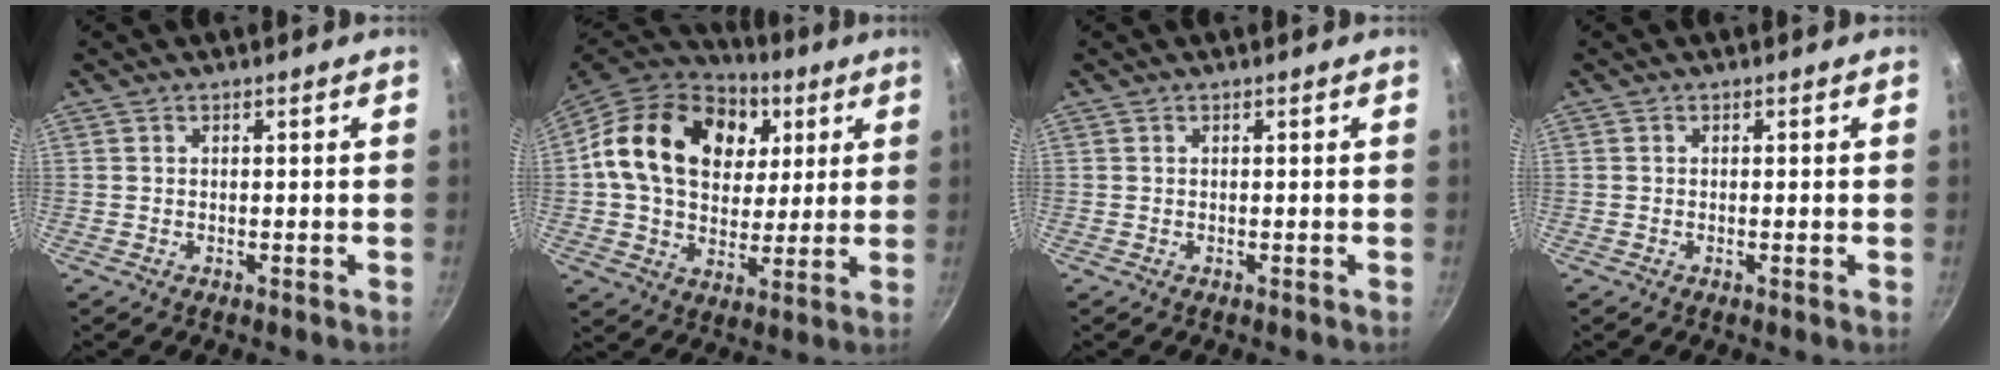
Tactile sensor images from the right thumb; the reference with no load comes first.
{"total": 23.0, "force": [6.8, 16.8, 14.2], "torque": [-0.223, 0.001, 0.109]}
{"total": 0.0}
{"total": 0.6, "force": [-0.2, 0.0, 0.6], "torque": [-0.010, -0.002, -0.006]}